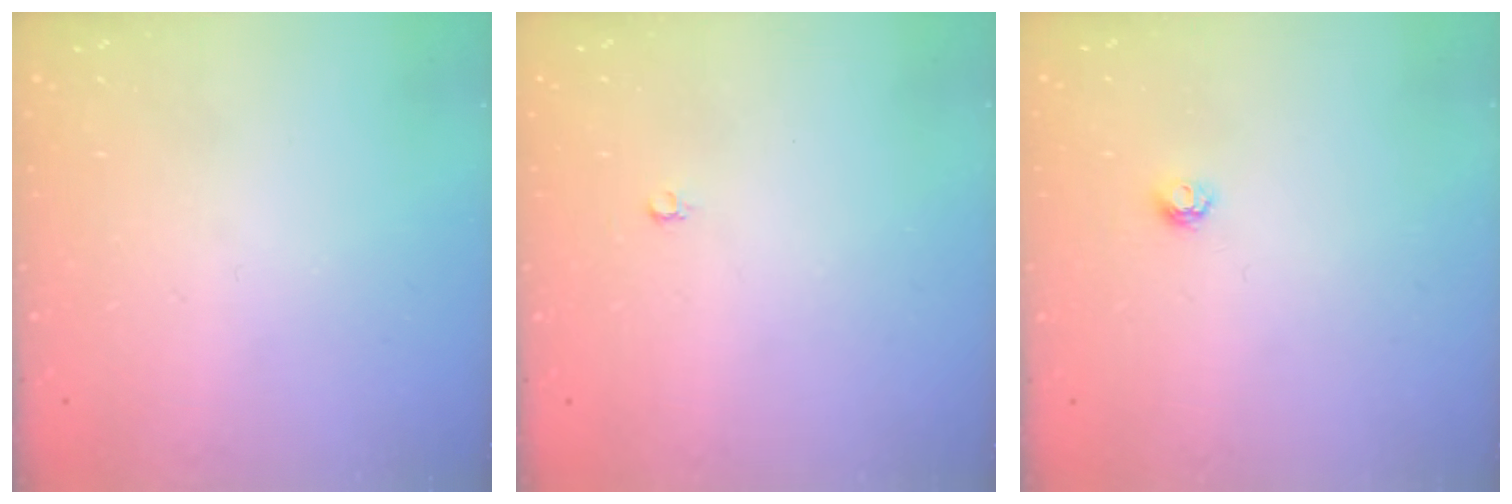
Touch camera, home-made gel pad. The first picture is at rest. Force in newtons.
{"total": 2.2, "press": 2.2, "slide": 0.2}
{"total": 3.8, "press": 3.8, "slide": 0.5}